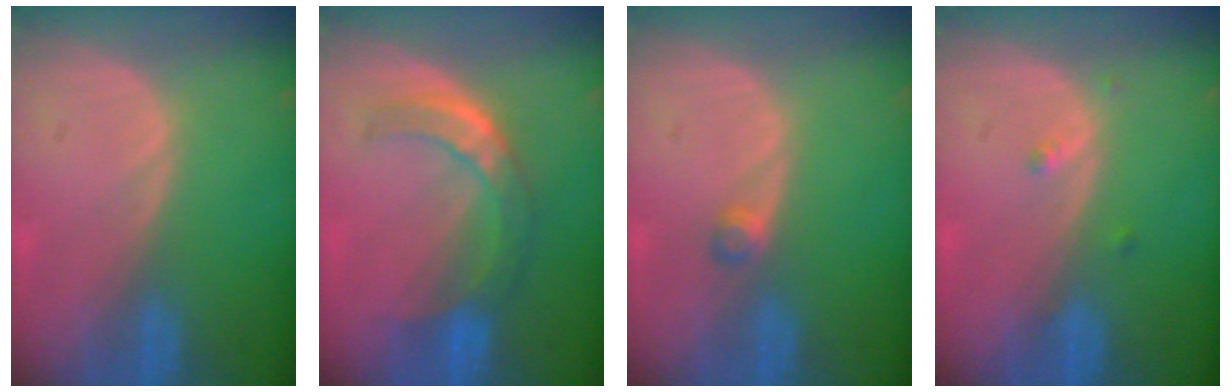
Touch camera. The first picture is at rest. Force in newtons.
{"total": 7.7, "press": 6.5, "slide": 4.2}
{"total": 1.6, "press": 1.4, "slide": 0.8}
{"total": 1.3, "press": 1.1, "slide": 0.7}